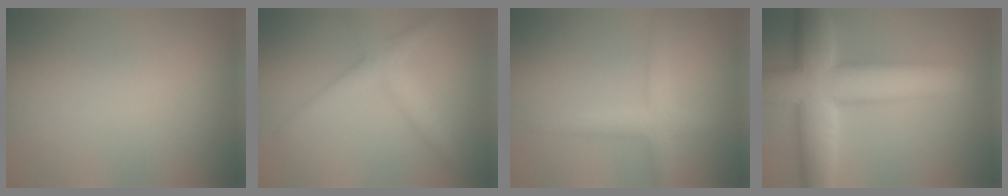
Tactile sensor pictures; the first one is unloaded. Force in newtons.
{"total": 3.0, "press": 3.0, "slide": 0.0}
{"total": 2.9, "press": 2.9, "slide": 0.2}
{"total": 11.2, "press": 11.2, "slide": 0.6}